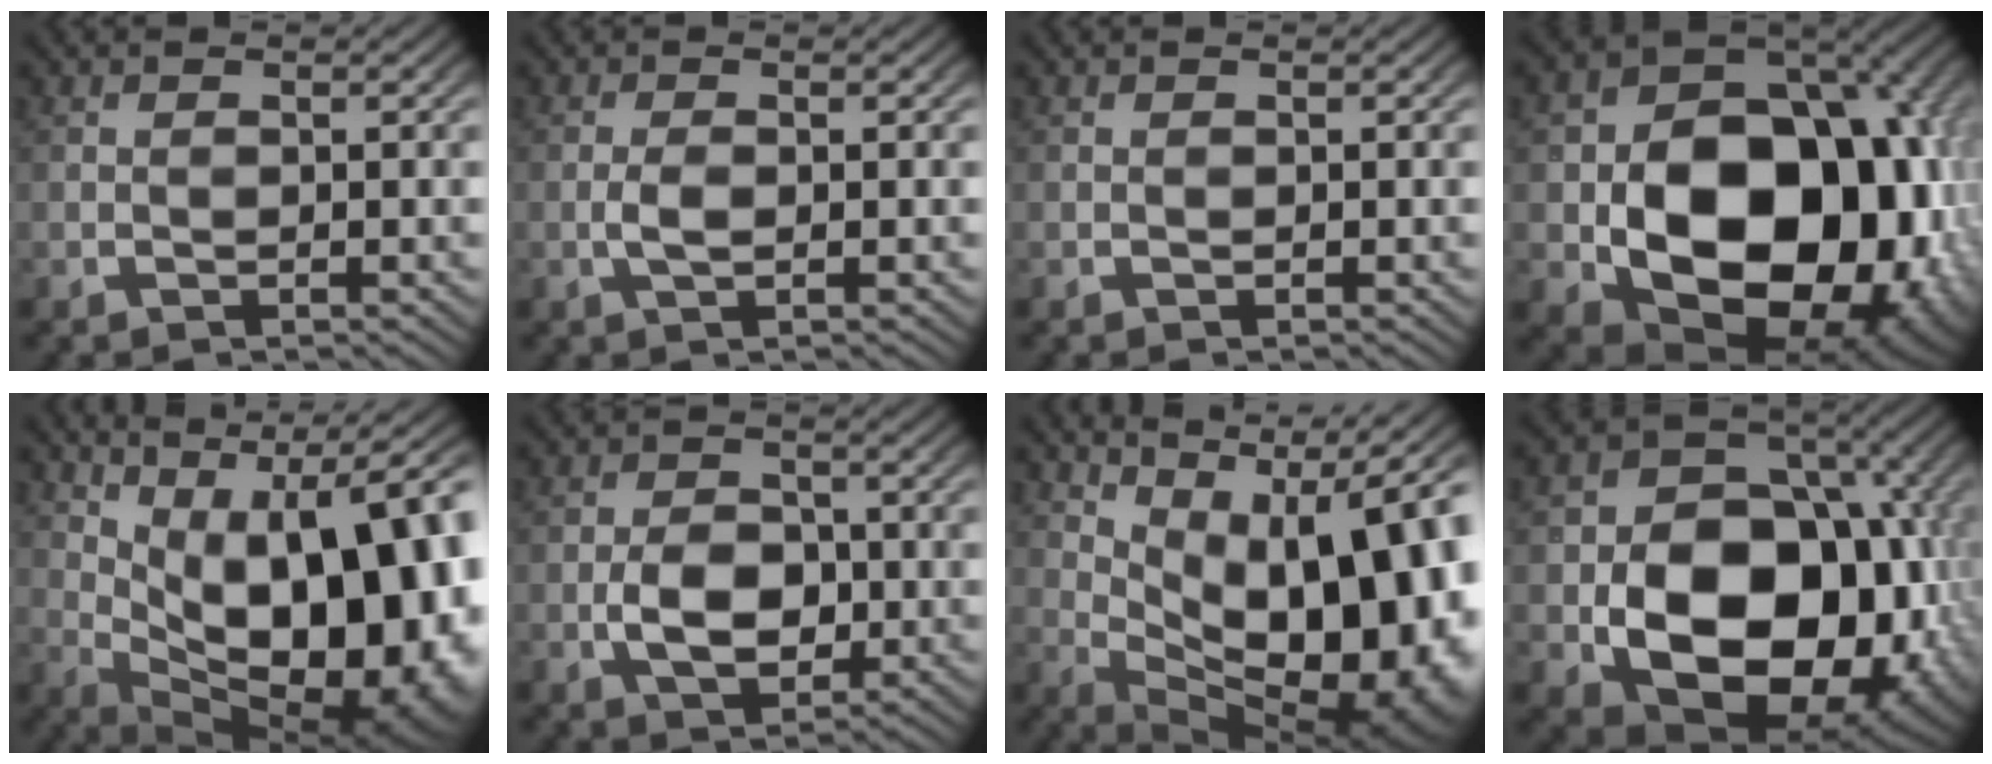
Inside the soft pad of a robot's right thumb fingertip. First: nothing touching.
{"total": 1.6, "force": [-0.2, 0.8, 1.4], "torque": [-0.039, -0.005, -0.001]}
{"total": 0.0}
{"total": 24.4, "force": [-3.3, 16.5, 17.7], "torque": [-0.323, -0.085, -0.011]}
{"total": 20.9, "force": [0.0, 13.1, 16.3], "torque": [-0.253, -0.043, 0.028]}
{"total": 5.4, "force": [-0.7, 3.8, 3.8], "torque": [-0.074, -0.019, 0.000]}
{"total": 18.7, "force": [0.9, 11.8, 14.5], "torque": [-0.224, -0.038, 0.038]}
{"total": 21.7, "force": [-3.1, 15.3, 15.0], "torque": [-0.274, -0.081, -0.016]}